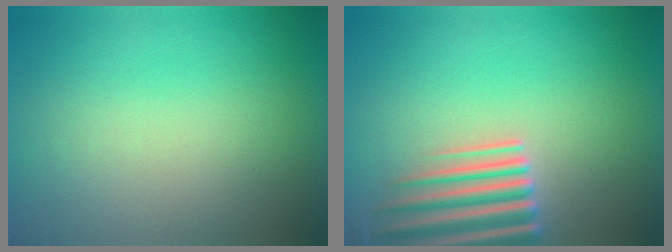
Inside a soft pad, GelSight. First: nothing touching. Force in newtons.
{"total": 6.0}